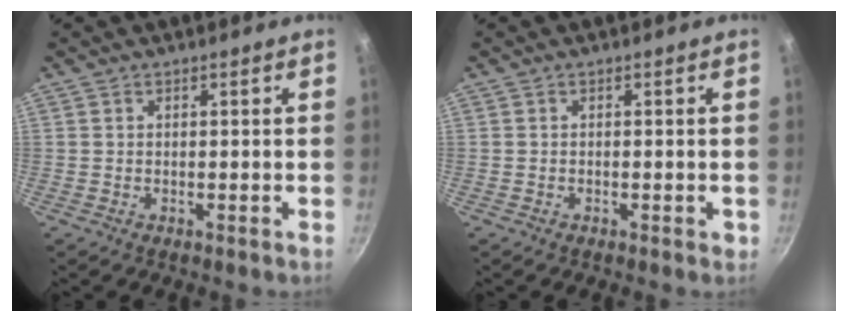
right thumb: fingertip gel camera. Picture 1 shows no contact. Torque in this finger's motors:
{"motor_torque": [-0.28, 0.01, 0.14, 0.19, 0.09]}